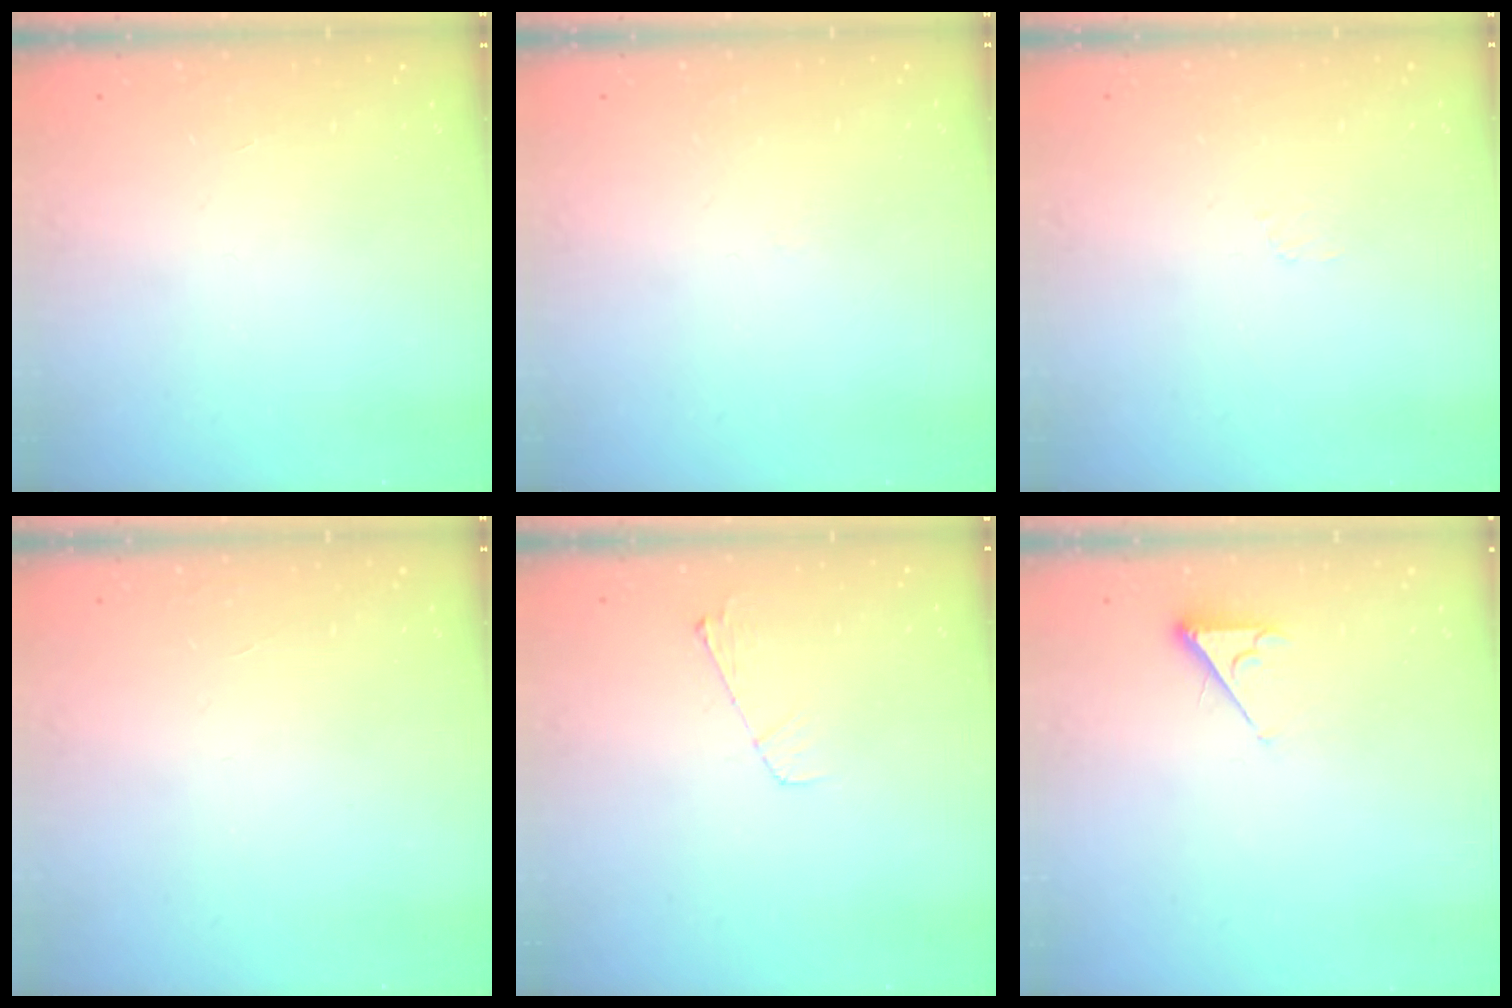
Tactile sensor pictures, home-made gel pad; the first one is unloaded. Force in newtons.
{"total": 2.7, "press": 2.6, "slide": 0.3}
{"total": 2.7, "press": 2.7, "slide": 0.2}
{"total": 0.0}
{"total": 4.7, "press": 4.7, "slide": 0.6}
{"total": 3.0, "press": 2.9, "slide": 0.4}